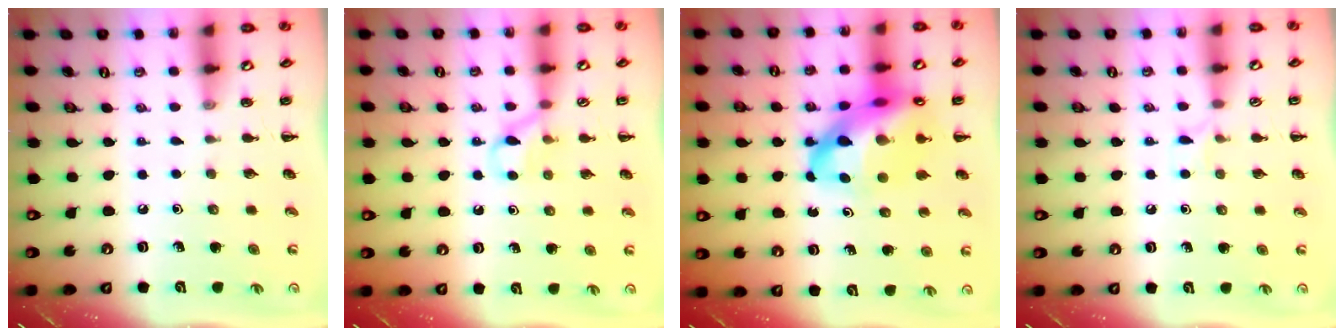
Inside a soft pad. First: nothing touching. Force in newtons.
{"total": 6.0, "press": 5.7, "slide": 1.8}
{"total": 19.6, "press": 19.0, "slide": 4.7}
{"total": 4.9, "press": 4.5, "slide": 1.8}